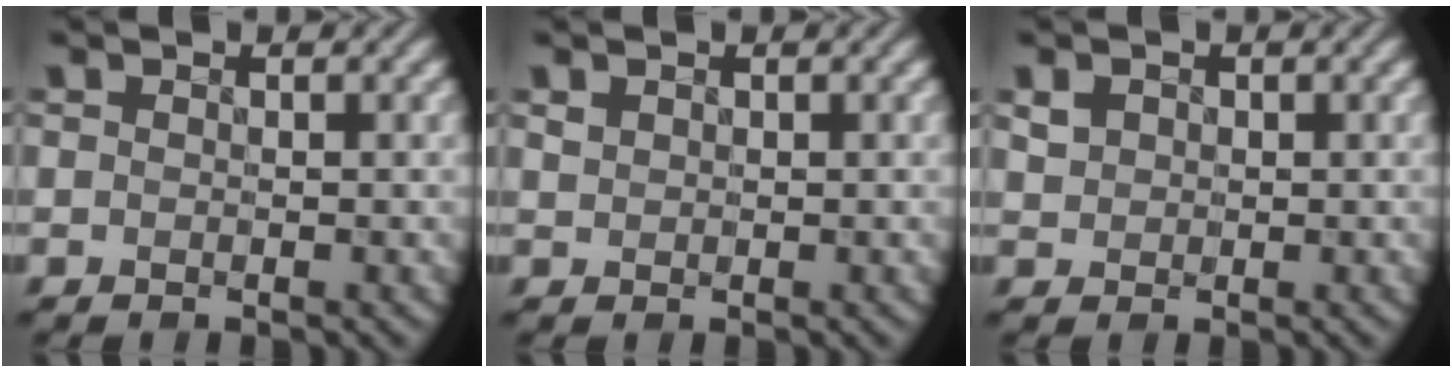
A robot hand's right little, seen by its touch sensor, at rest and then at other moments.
{"total": 0.0}
{"total": 1.1, "force": [0.0, 1.0, 0.2], "torque": [-0.011, -0.003, 0.008]}